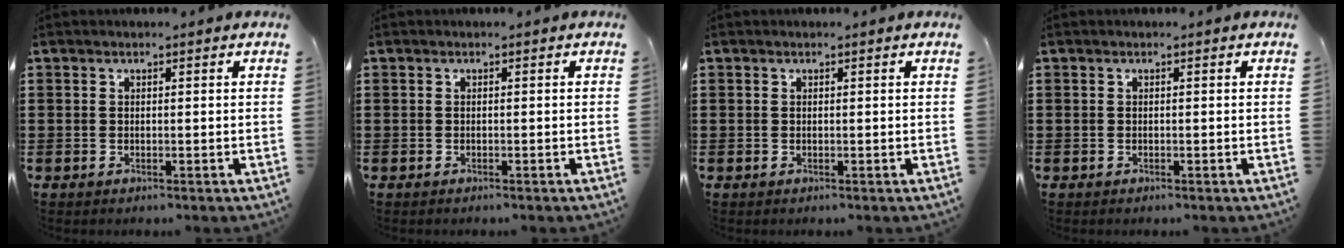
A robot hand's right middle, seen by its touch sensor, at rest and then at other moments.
{"total": 0.0}
{"total": 0.0}
{"total": 0.0}